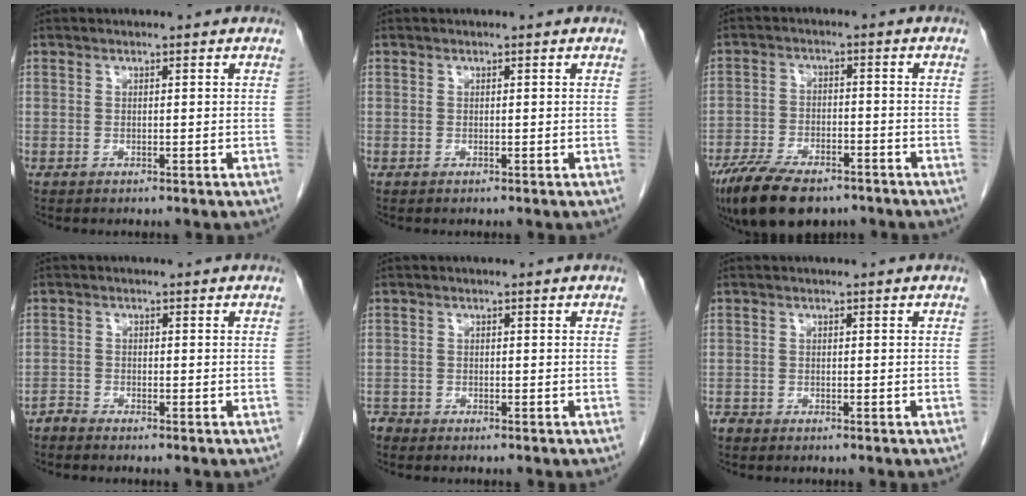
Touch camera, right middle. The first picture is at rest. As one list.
[{"total": 0.0}, {"total": 12.7, "force": [-9.3, 4.8, 7.2], "torque": [-0.132, -0.014, -0.150]}, {"total": 1.2, "force": [-1.2, -0.1, -0.1], "torque": [0.003, -0.003, -0.023]}, {"total": 1.0, "force": [-0.9, 0.3, -0.2], "torque": [0.002, -0.002, -0.019]}, {"total": 0.7, "force": [-0.6, 0.3, 0.0], "torque": [-0.005, 0.000, -0.014]}]